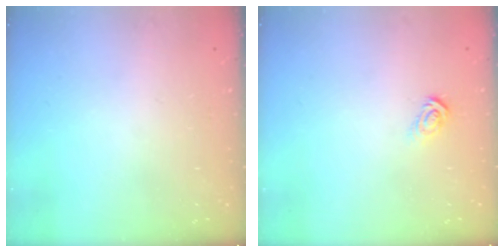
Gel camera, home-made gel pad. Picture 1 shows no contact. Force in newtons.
{"total": 3.9, "press": 3.9, "slide": 0.2}